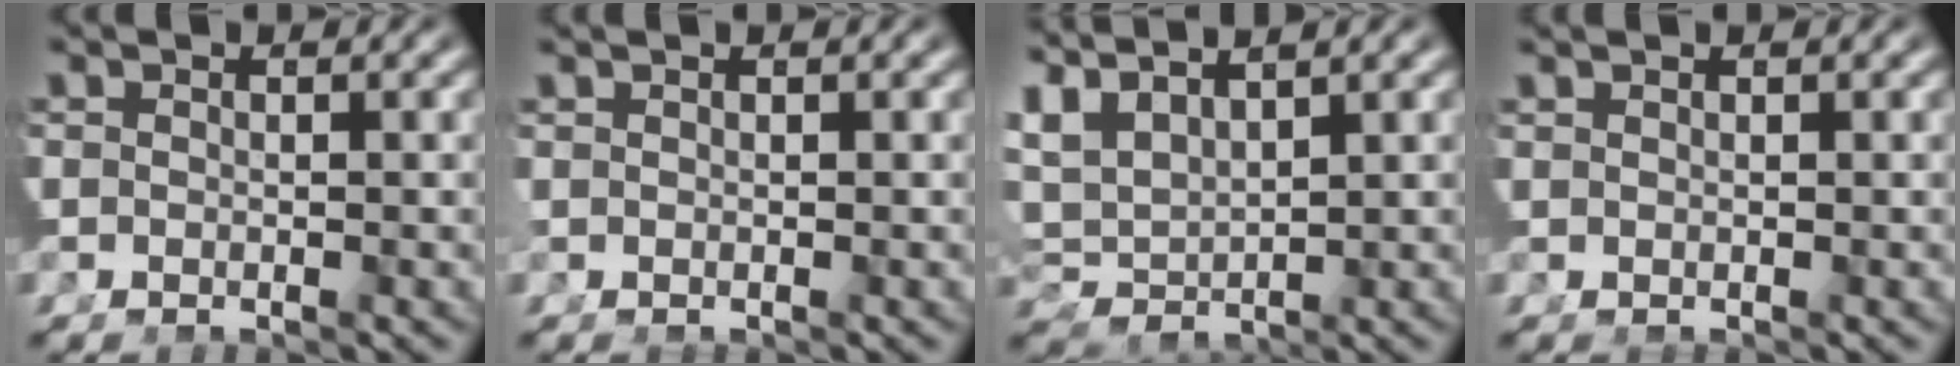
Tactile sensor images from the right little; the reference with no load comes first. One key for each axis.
{"total": 0.7, "fx": 0.6, "fy": -0.4, "fz": 0.2, "tx": 0.005, "ty": 0.004, "tz": 0.014}
{"total": 7.3, "fx": 2.0, "fy": 5.7, "fz": 4.2, "tx": -0.117, "ty": -0.008, "tz": 0.033}
{"total": 1.2, "fx": 0.7, "fy": -1.0, "fz": 0.0, "tx": 0.017, "ty": 0.006, "tz": 0.018}